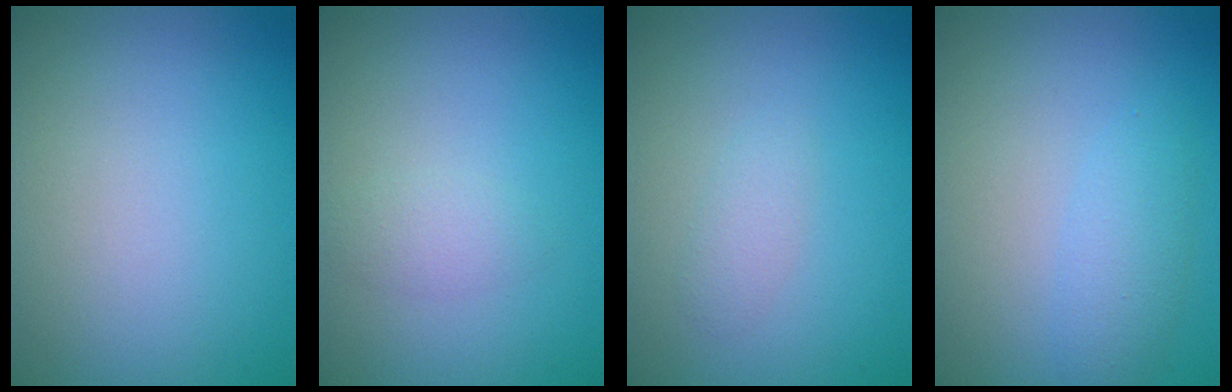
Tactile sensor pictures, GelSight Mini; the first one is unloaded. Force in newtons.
{"total": 1.4, "press": 1.4, "slide": 0.0}
{"total": 1.2, "press": 1.2, "slide": 0.0}
{"total": 2.1, "press": 2.1, "slide": 0.1}